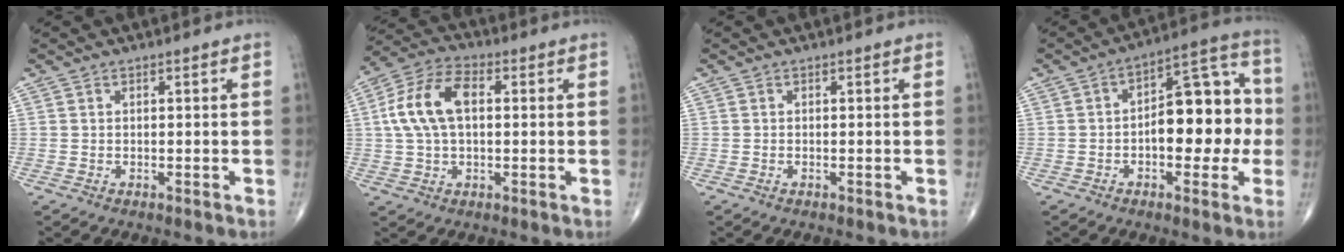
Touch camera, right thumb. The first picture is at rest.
{"total": 11.4, "force": [1.5, 6.5, 9.3], "torque": [-0.186, 0.027, 0.024]}
{"total": 0.0}
{"total": 15.3, "force": [-1.4, 7.8, 13.1], "torque": [-0.143, 0.041, -0.026]}